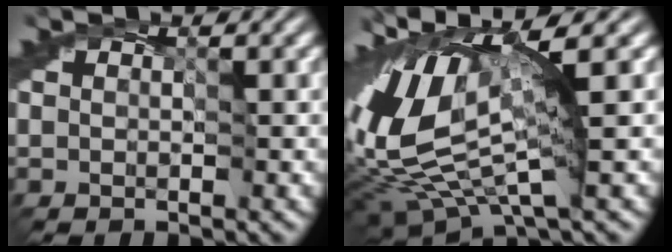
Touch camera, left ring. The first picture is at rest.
{"total": 11.5, "force": [2.7, 4.5, 10.3], "torque": [-0.239, -0.001, 0.052]}